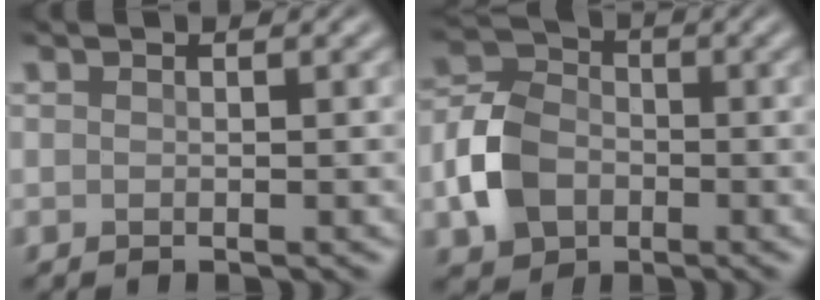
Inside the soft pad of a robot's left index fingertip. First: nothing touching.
{"total": 5.6, "force": [-1.8, 4.3, 3.1], "torque": [-0.068, 0.003, -0.045]}